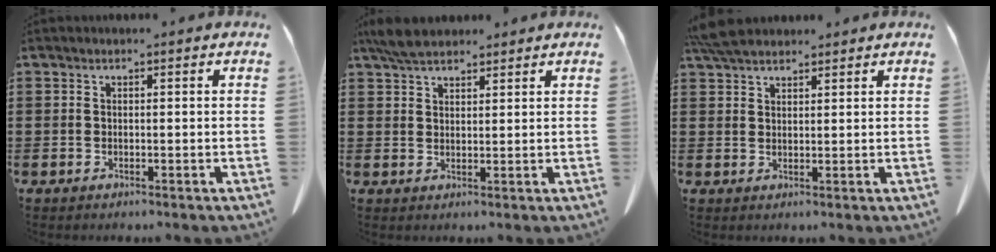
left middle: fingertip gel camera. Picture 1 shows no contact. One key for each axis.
{"total": 4.4, "fx": 3.8, "fy": 1.2, "fz": 1.8, "tx": -0.045, "ty": 0.000, "tz": 0.072}
{"total": 4.7, "fx": 4.1, "fy": 1.1, "fz": 1.9, "tx": -0.048, "ty": -0.001, "tz": 0.079}